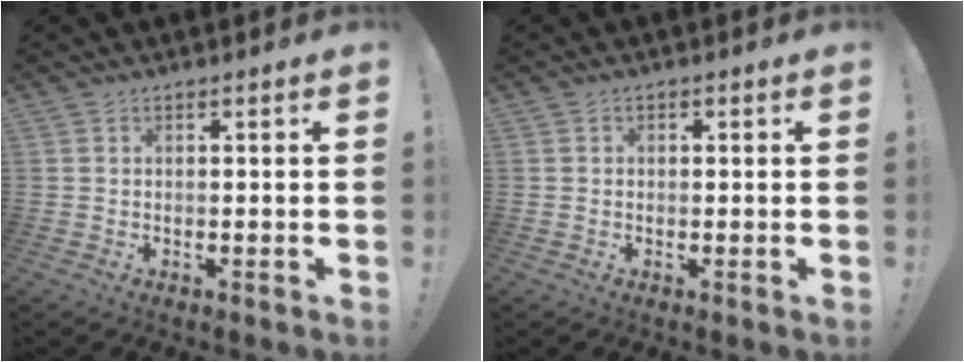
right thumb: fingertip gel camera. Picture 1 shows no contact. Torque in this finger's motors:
{"motor_torque": [0.19, 0.04, 0.00, -0.03, 0.10]}